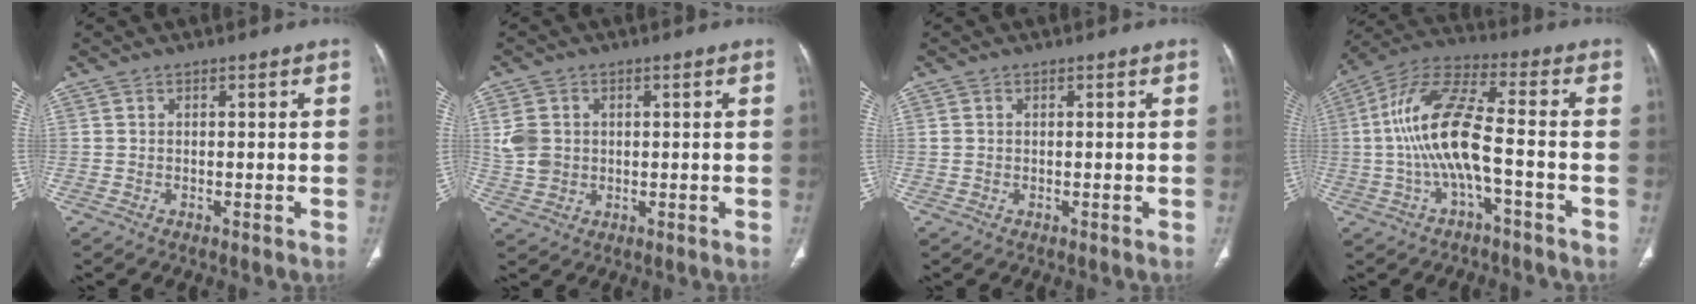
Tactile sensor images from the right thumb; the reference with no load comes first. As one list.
[{"total": 5.8, "force": [0.8, 4.8, 3.0], "torque": [-0.051, 0.001, 0.022]}, {"total": 0.8, "force": [0.1, 0.7, 0.4], "torque": [-0.009, 0.004, 0.005]}, {"total": 13.7, "force": [-2.2, 4.2, 12.9], "torque": [-0.277, 0.046, -0.041]}]